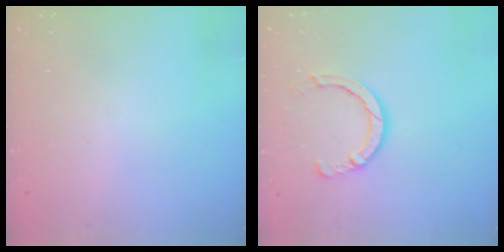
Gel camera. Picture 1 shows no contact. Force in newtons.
{"total": 6.4, "press": 6.4, "slide": 0.7}